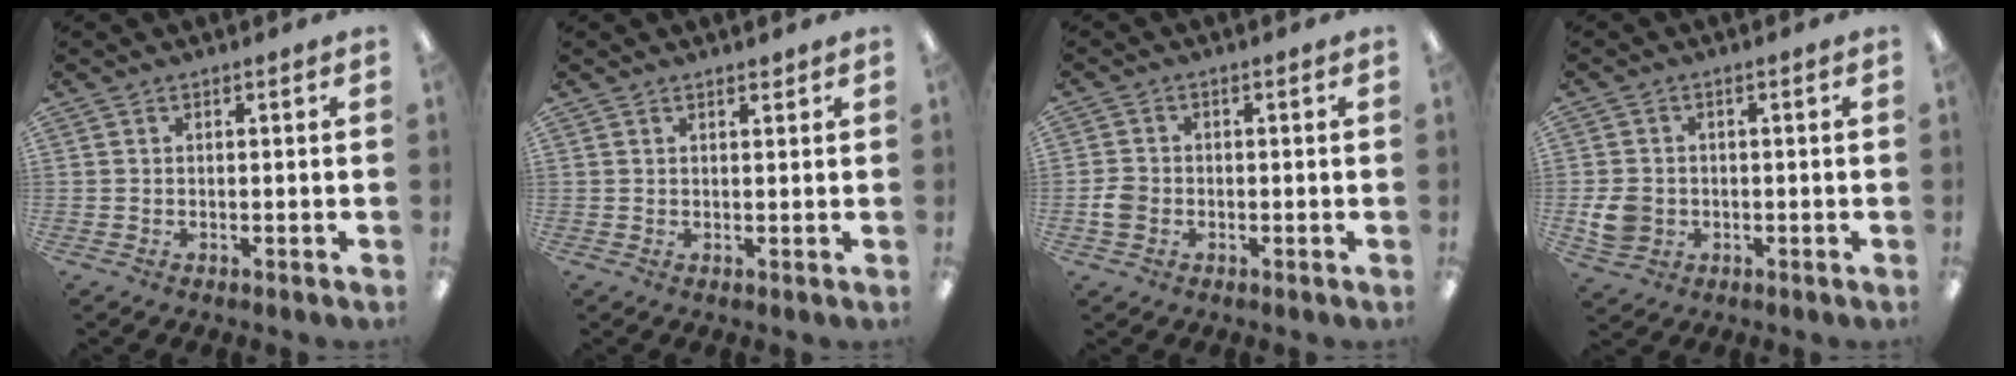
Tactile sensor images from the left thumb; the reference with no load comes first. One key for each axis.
{"total": 1.4, "fx": 1.2, "fy": 0.4, "fz": 0.5, "tx": -0.003, "ty": -0.005, "tz": 0.020}
{"total": 3.3, "fx": -1.0, "fy": 2.6, "fz": 1.6, "tx": -0.034, "ty": 0.004, "tz": -0.021}
{"total": 5.7, "fx": -0.7, "fy": 4.9, "fz": 2.8, "tx": -0.062, "ty": 0.003, "tz": -0.013}